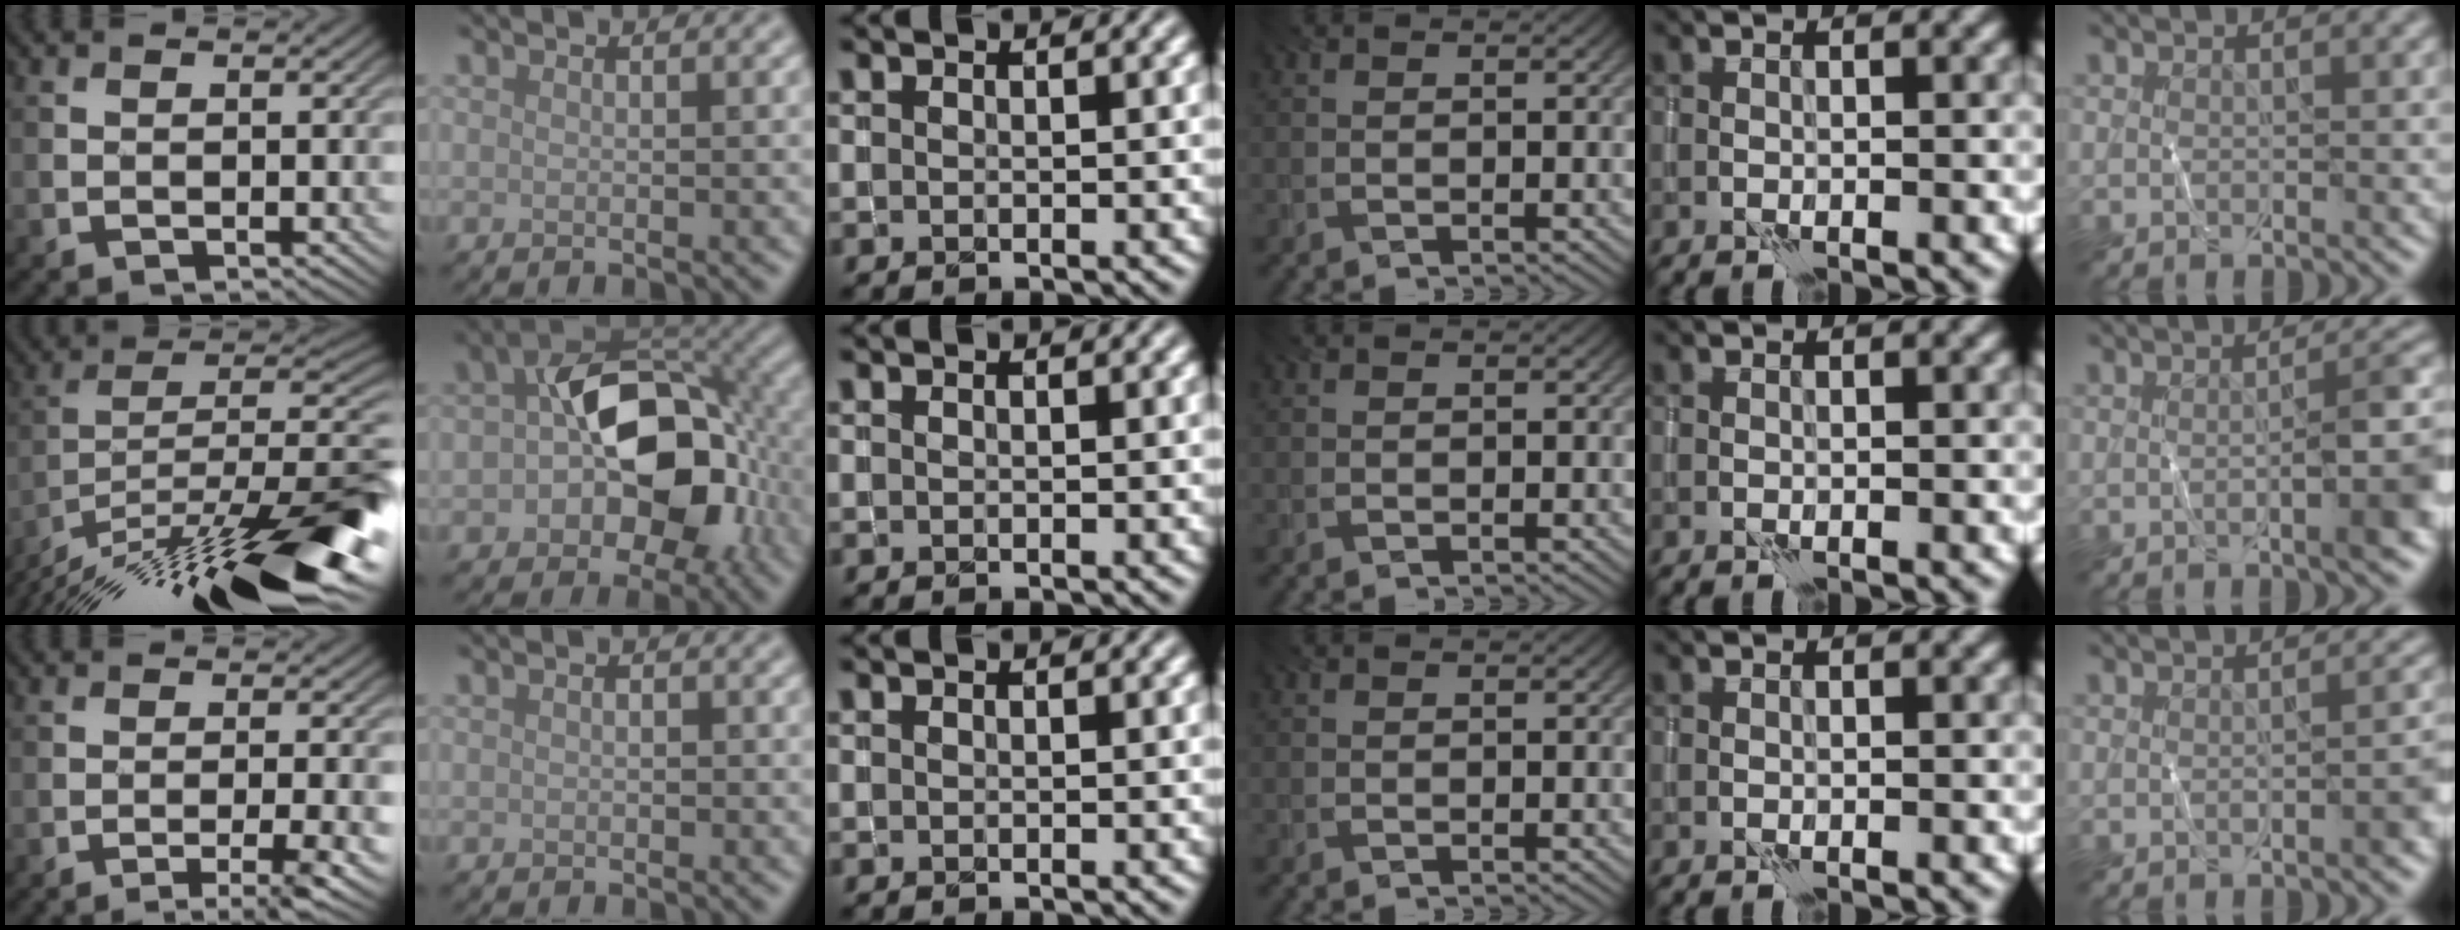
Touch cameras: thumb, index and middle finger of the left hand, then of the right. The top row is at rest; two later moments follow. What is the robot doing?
{"motion": "wrap", "object": "thread"}